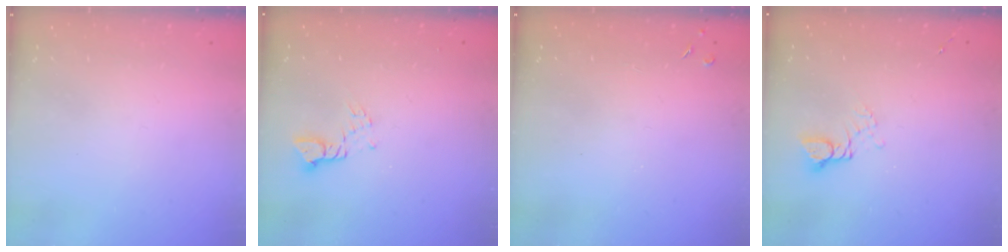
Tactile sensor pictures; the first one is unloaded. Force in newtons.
{"total": 2.2, "press": 2.2, "slide": 0.2}
{"total": 2.8, "press": 2.7, "slide": 0.5}
{"total": 2.7, "press": 2.7, "slide": 0.2}